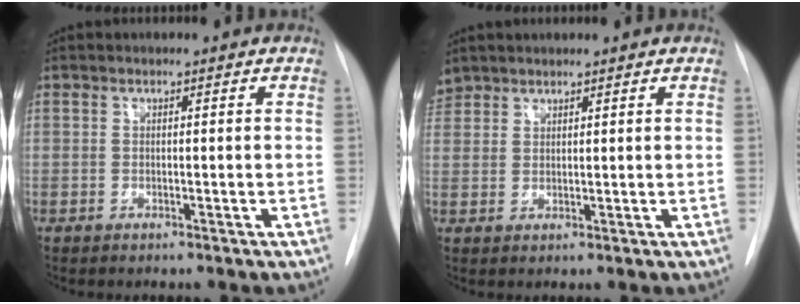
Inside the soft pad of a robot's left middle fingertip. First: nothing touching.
{"total": 3.6, "force": [3.2, 1.7, 0.0], "torque": [0.003, 0.014, 0.061]}